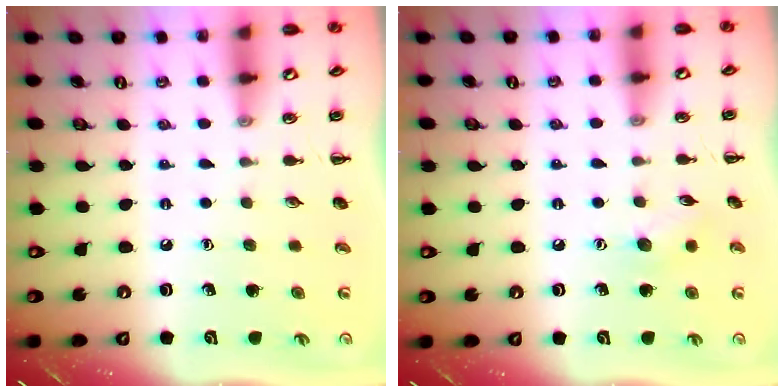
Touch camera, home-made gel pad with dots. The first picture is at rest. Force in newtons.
{"total": 6.3, "press": 6.0, "slide": 1.7}